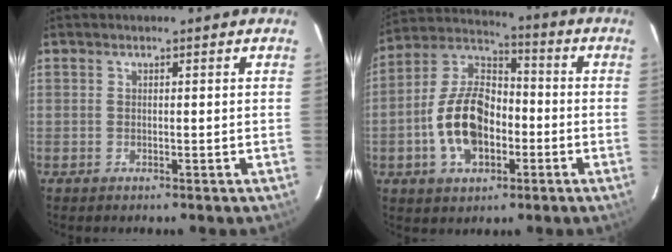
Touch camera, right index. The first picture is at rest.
{"total": 14.4, "force": [-3.9, 8.7, 10.8], "torque": [-0.218, 0.020, -0.065]}